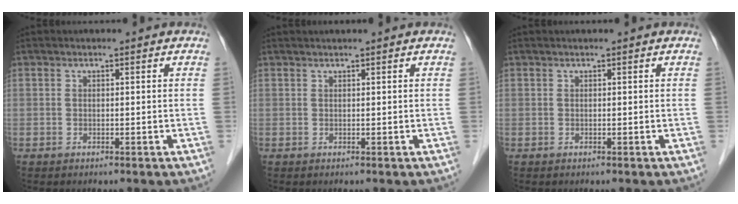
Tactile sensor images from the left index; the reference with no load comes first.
{"total": 1.1, "force": [1.0, -0.1, 0.5], "torque": [-0.006, 0.017, 0.022]}
{"total": 0.0}